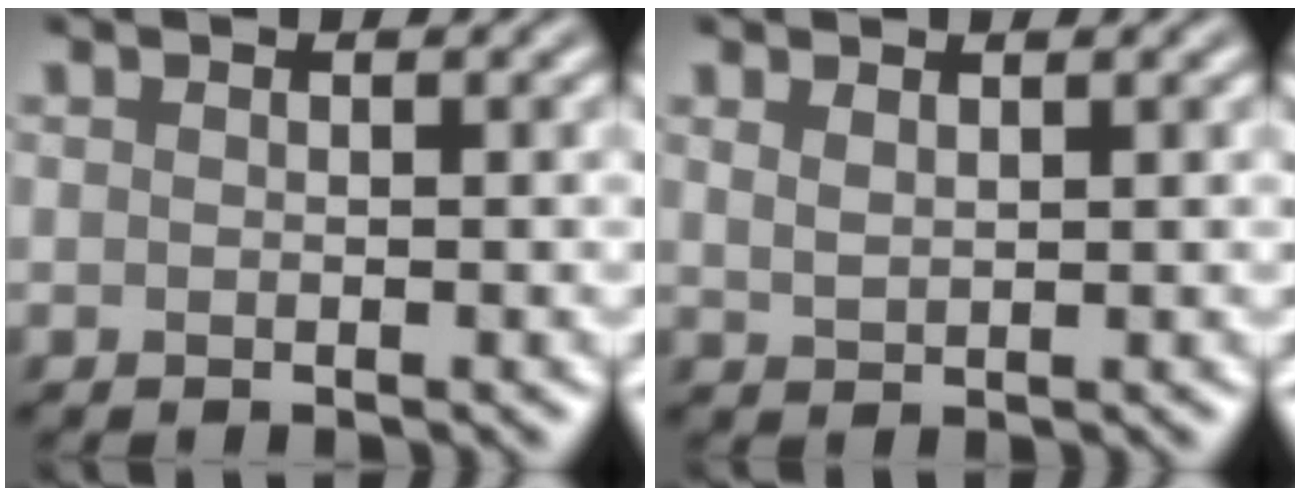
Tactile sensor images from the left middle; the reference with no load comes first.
{"total": 1.2, "force": [1.0, 0.4, 0.7], "torque": [-0.016, -0.002, 0.021]}